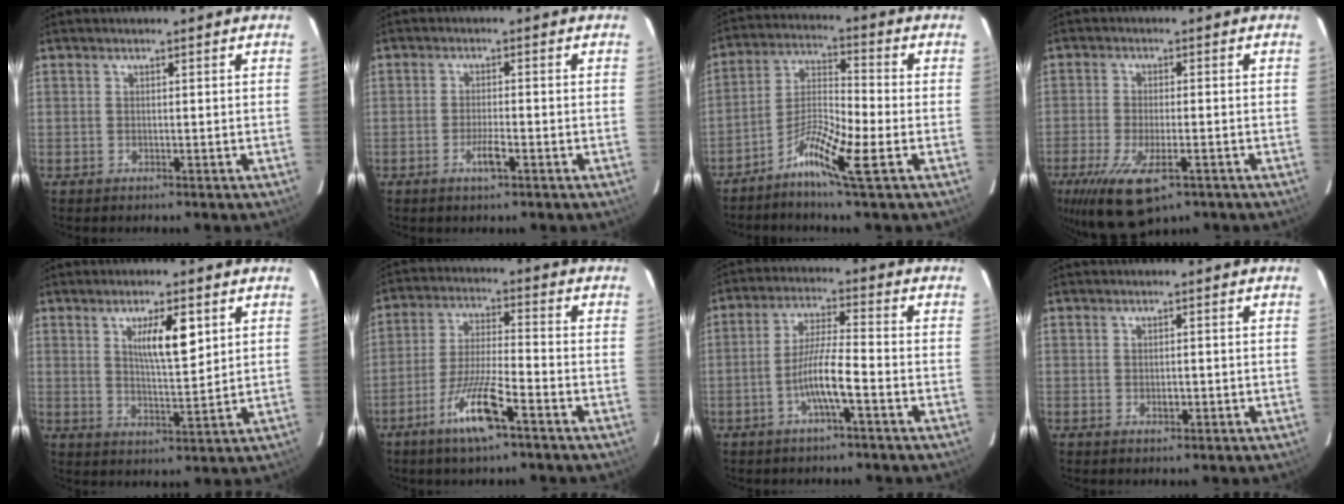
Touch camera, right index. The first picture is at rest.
{"total": 2.9, "force": [-1.4, 0.3, 2.5], "torque": [-0.047, -0.002, -0.026]}
{"total": 9.5, "force": [-4.8, 0.1, 8.2], "torque": [-0.158, -0.007, -0.098]}
{"total": 10.4, "force": [-6.0, 3.5, 7.8], "torque": [-0.144, -0.023, -0.096]}
{"total": 7.1, "force": [2.9, 1.4, 6.3], "torque": [-0.106, -0.004, 0.051]}
{"total": 9.9, "force": [-5.6, 1.0, 8.1], "torque": [-0.160, -0.012, -0.105]}
{"total": 7.2, "force": [-2.8, 0.3, 6.7], "torque": [-0.127, 0.007, -0.052]}
{"total": 1.3, "force": [-0.2, 0.8, 1.0], "torque": [-0.014, 0.000, 0.001]}